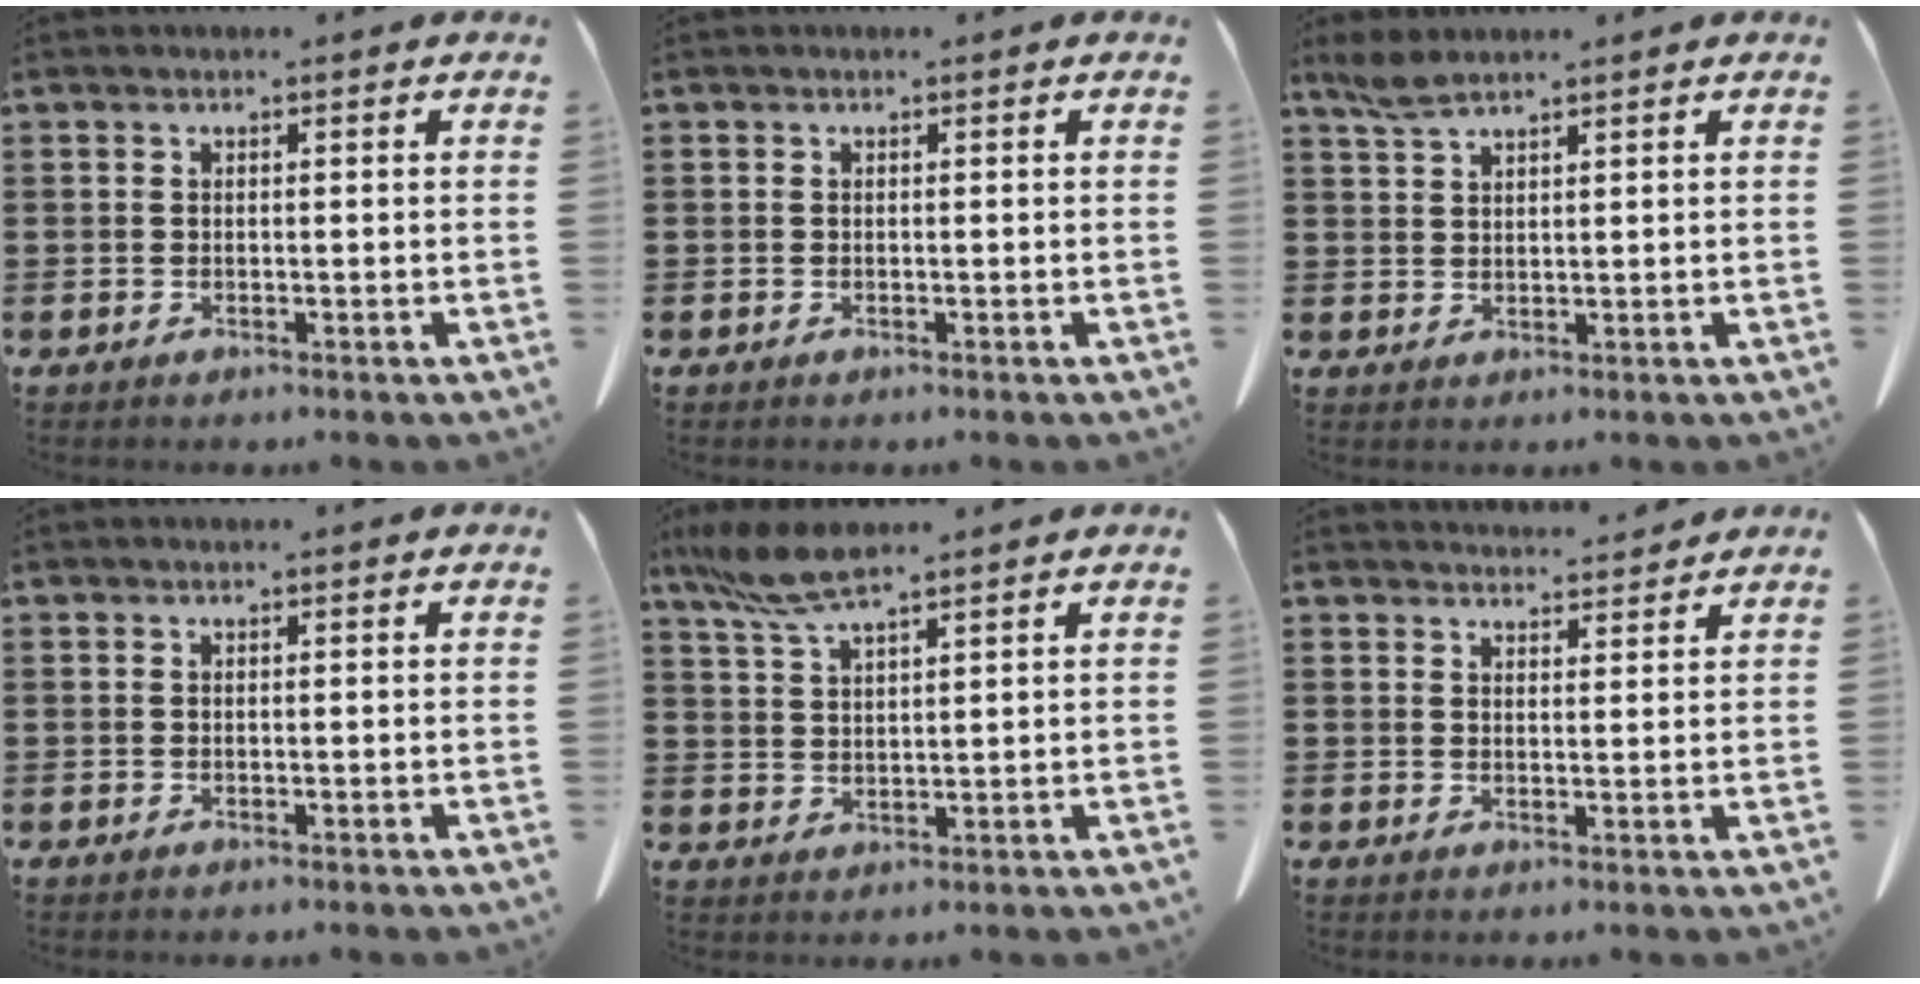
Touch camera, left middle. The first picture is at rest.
{"total": 0.0}
{"total": 3.1, "force": [2.3, 0.7, 2.0], "torque": [-0.044, 0.000, 0.044]}
{"total": 0.0}
{"total": 6.5, "force": [4.9, 1.0, 4.2], "torque": [-0.102, -0.009, 0.088]}
{"total": 3.2, "force": [3.2, 0.3, 0.3], "torque": [-0.006, -0.013, 0.057]}